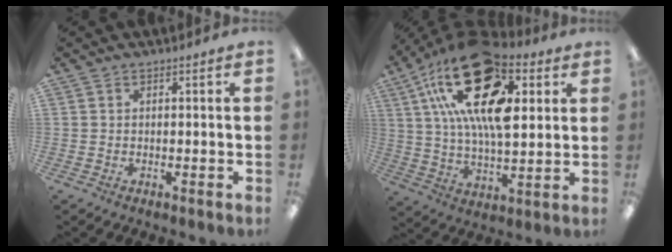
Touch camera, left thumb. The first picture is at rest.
{"total": 25.7, "force": [11.6, 12.9, 19.0], "torque": [-0.338, -0.046, 0.197]}